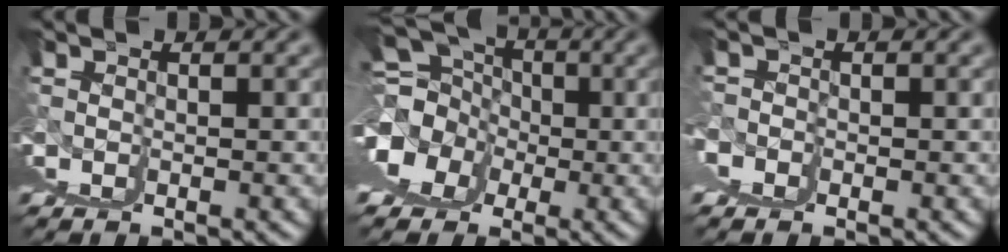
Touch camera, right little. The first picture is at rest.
{"total": 6.3, "force": [2.6, 2.3, 5.2], "torque": [-0.068, 0.025, 0.042]}
{"total": 4.7, "force": [1.3, -4.1, -1.8], "torque": [0.037, 0.015, 0.025]}